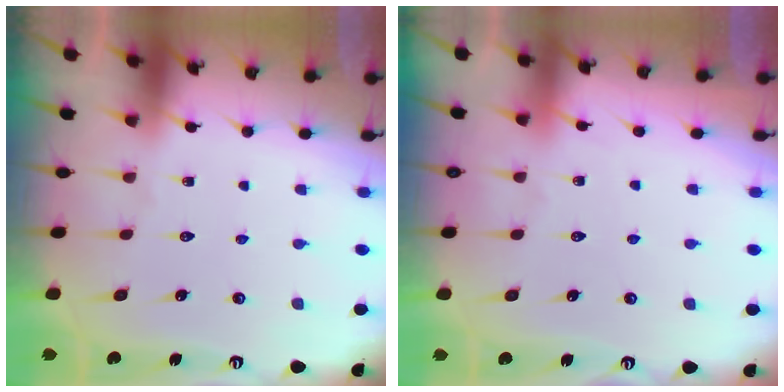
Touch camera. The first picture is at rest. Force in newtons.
{"total": 3.9, "press": 3.9, "slide": 0.5}